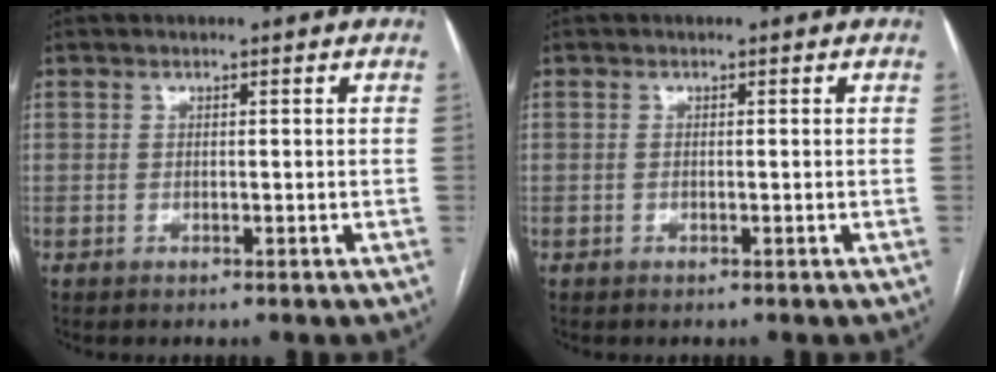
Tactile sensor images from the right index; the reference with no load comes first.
{"total": 0.0}